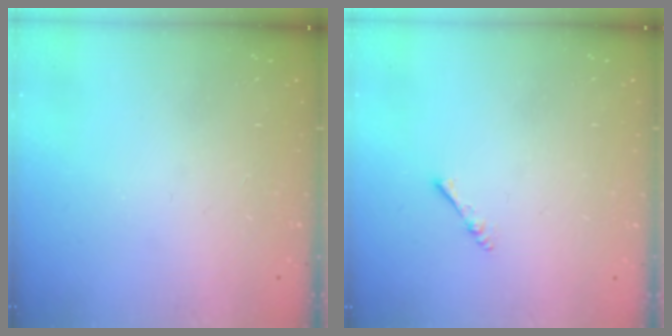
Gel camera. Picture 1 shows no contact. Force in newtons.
{"total": 2.4, "press": 2.3, "slide": 0.5}